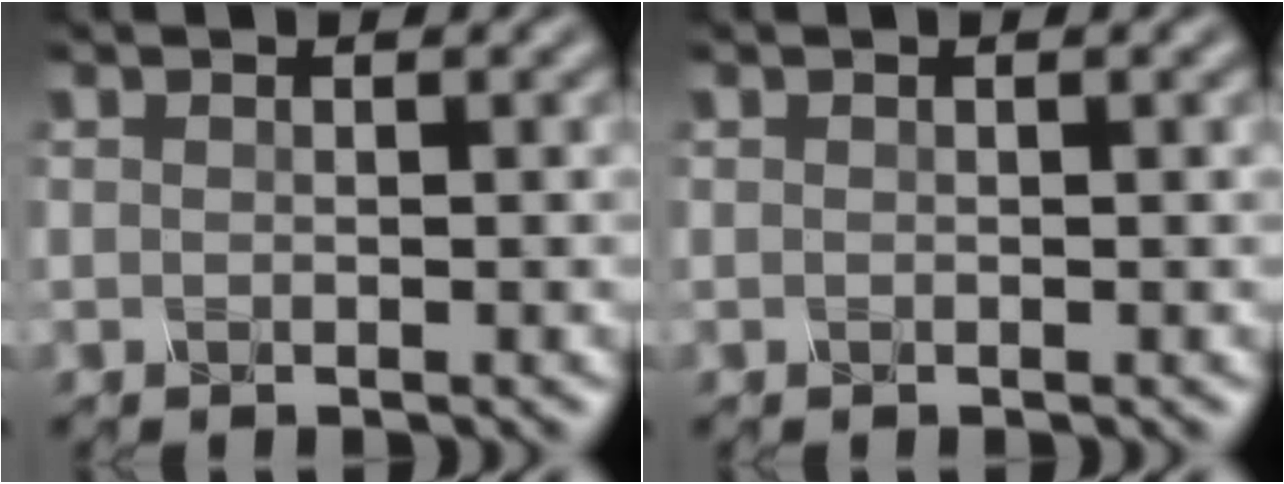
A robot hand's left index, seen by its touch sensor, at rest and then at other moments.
{"total": 0.7, "force": [0.2, 0.3, 0.5], "torque": [-0.002, 0.005, -0.004]}